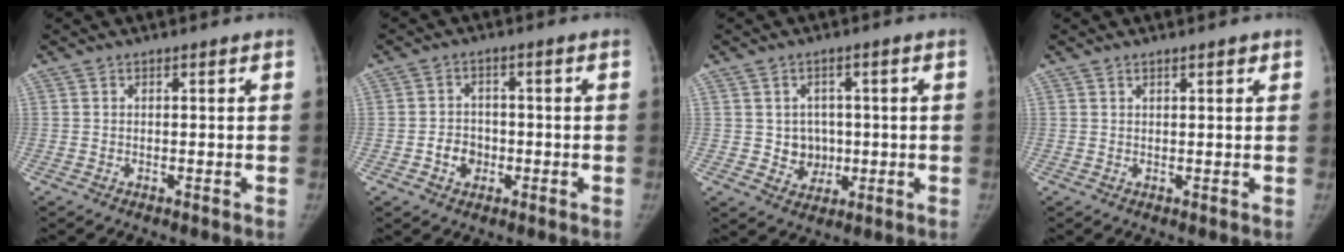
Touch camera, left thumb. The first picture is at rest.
{"total": 4.4, "force": [-1.4, 3.7, 2.0], "torque": [-0.011, 0.013, -0.024]}
{"total": 5.4, "force": [0.0, 4.9, 2.1], "torque": [0.000, 0.005, 0.006]}
{"total": 1.5, "force": [1.1, 0.5, 1.0], "torque": [-0.012, -0.004, 0.014]}